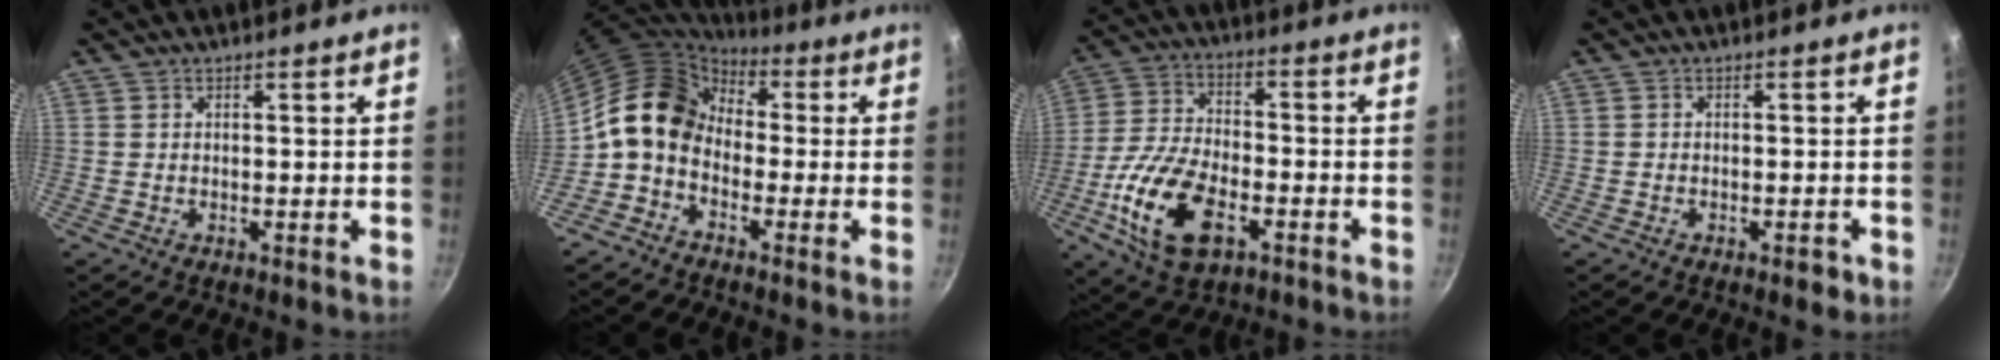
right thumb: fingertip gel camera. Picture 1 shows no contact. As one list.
[{"total": 11.3, "force": [-0.7, 8.6, 7.2], "torque": [-0.104, 0.043, -0.037]}, {"total": 16.0, "force": [-6.2, 8.6, 12.0], "torque": [-0.232, 0.024, -0.118]}, {"total": 2.2, "force": [-1.2, 1.1, 1.5], "torque": [-0.017, 0.015, -0.011]}]